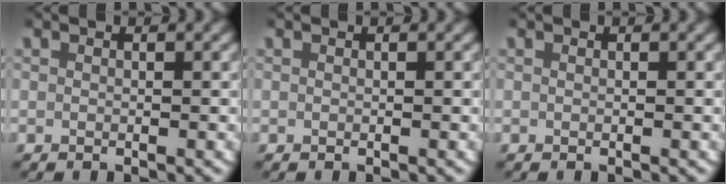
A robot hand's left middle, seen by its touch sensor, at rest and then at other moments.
{"total": 0.0}
{"total": 0.0}